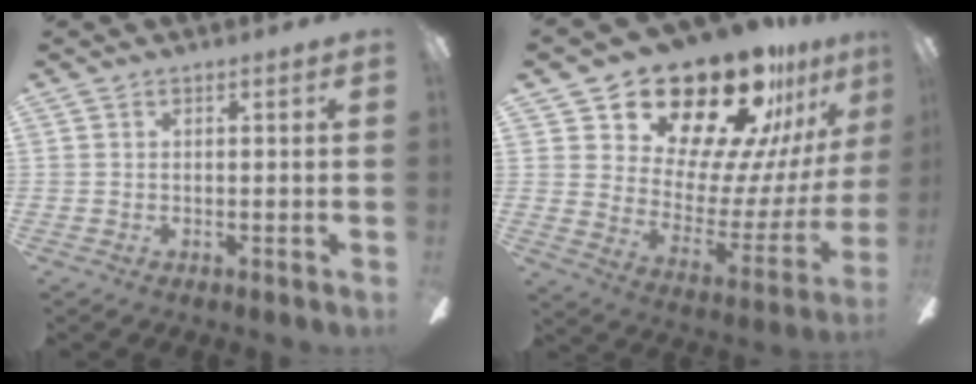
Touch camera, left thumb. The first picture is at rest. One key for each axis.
{"total": 25.4, "fx": 21.0, "fy": 9.7, "fz": 10.6, "tx": -0.165, "ty": -0.157, "tz": 0.372}